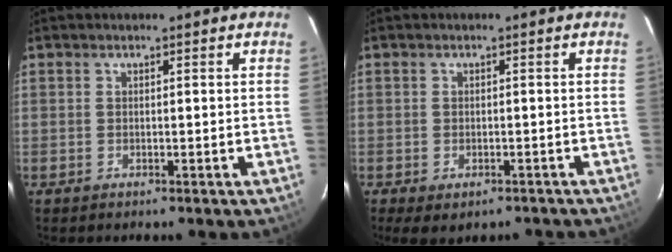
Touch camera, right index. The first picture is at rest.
{"total": 5.9, "force": [-4.1, 2.9, 3.0], "torque": [-0.057, -0.016, -0.050]}